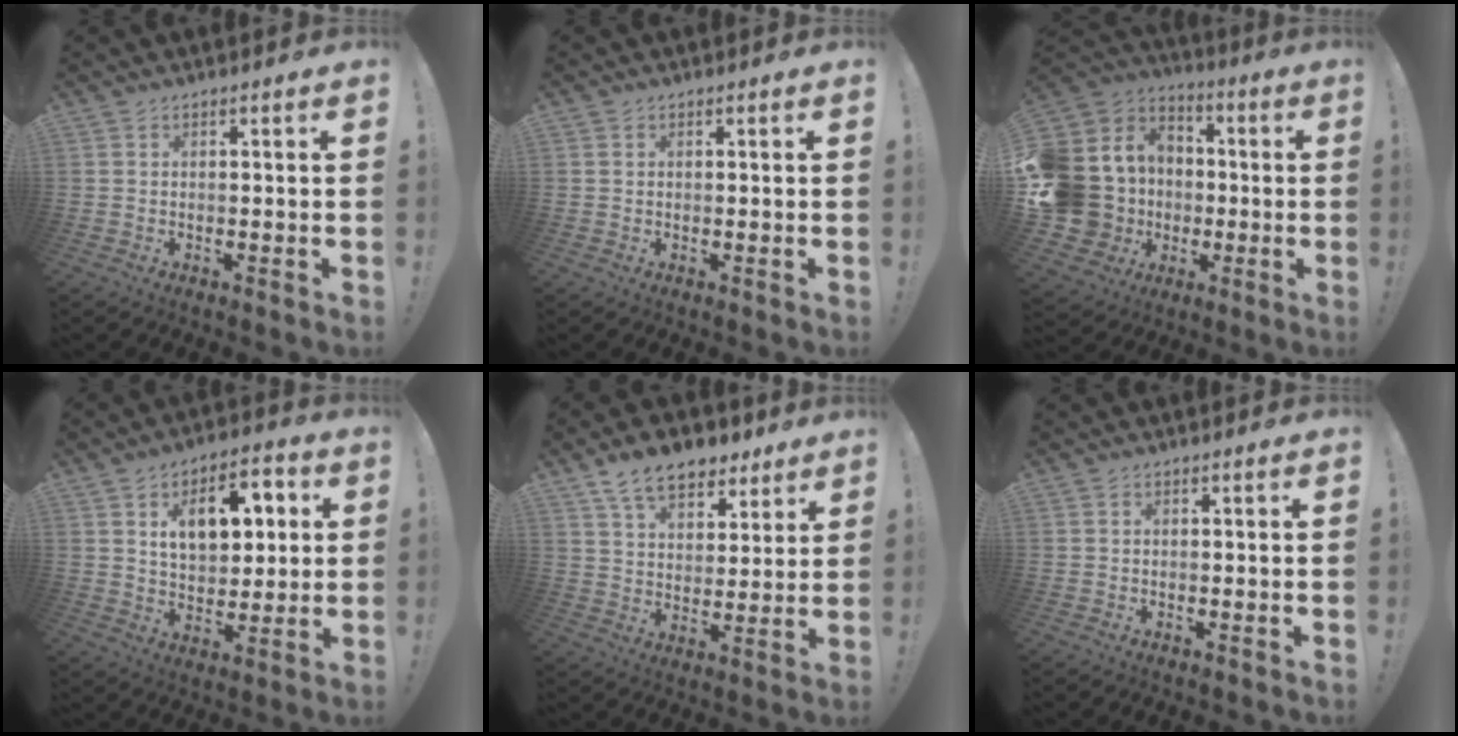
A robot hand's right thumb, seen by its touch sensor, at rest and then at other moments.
{"total": 0.5, "force": [0.2, 0.5, -0.2], "torque": [0.004, 0.002, 0.004]}
{"total": 19.7, "force": [-2.6, 17.6, 8.6], "torque": [-0.173, 0.018, 0.006]}
{"total": 13.4, "force": [4.5, 8.4, 9.4], "torque": [-0.133, -0.006, 0.081]}
{"total": 12.7, "force": [8.6, 7.1, 6.1], "torque": [-0.094, -0.048, 0.160]}
{"total": 0.0}